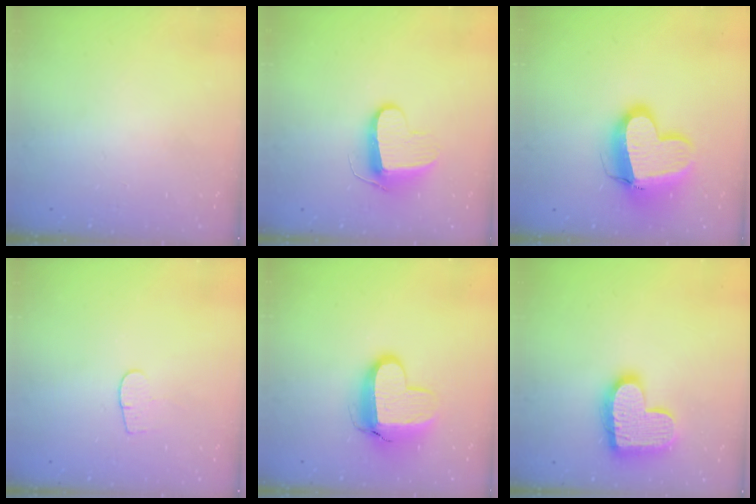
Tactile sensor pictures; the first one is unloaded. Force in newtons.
{"total": 9.8, "press": 9.8, "slide": 0.5}
{"total": 16.2, "press": 16.0, "slide": 2.1}
{"total": 4.4, "press": 4.4, "slide": 0.3}
{"total": 11.8, "press": 11.8, "slide": 1.2}
{"total": 16.3, "press": 16.3, "slide": 1.3}